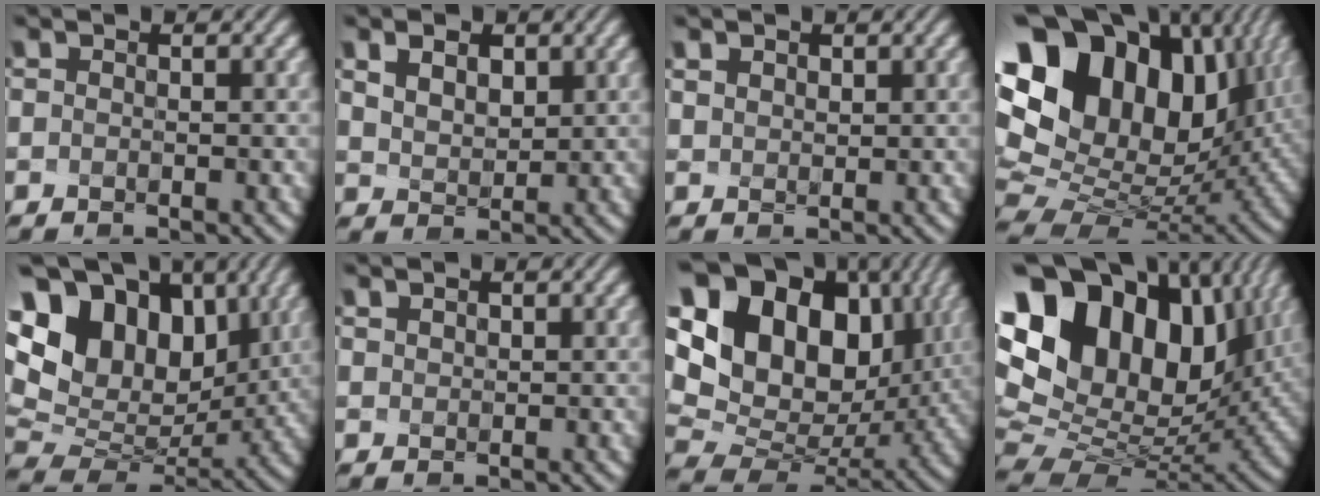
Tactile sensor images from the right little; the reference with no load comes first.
{"total": 4.0, "force": [2.0, 2.4, 2.4], "torque": [-0.052, 0.015, 0.027]}
{"total": 2.6, "force": [1.6, 1.8, 1.1], "torque": [-0.037, 0.014, 0.019]}
{"total": 19.9, "force": [8.2, 13.4, 12.3], "torque": [-0.268, 0.056, 0.155]}
{"total": 15.1, "force": [6.5, 10.2, 9.0], "torque": [-0.189, 0.039, 0.126]}
{"total": 1.7, "force": [1.0, 1.2, 0.7], "torque": [-0.027, 0.017, 0.007]}
{"total": 19.5, "force": [7.2, 14.3, 11.2], "torque": [-0.254, 0.055, 0.140]}
{"total": 18.2, "force": [8.2, 11.7, 11.2], "torque": [-0.234, 0.049, 0.154]}